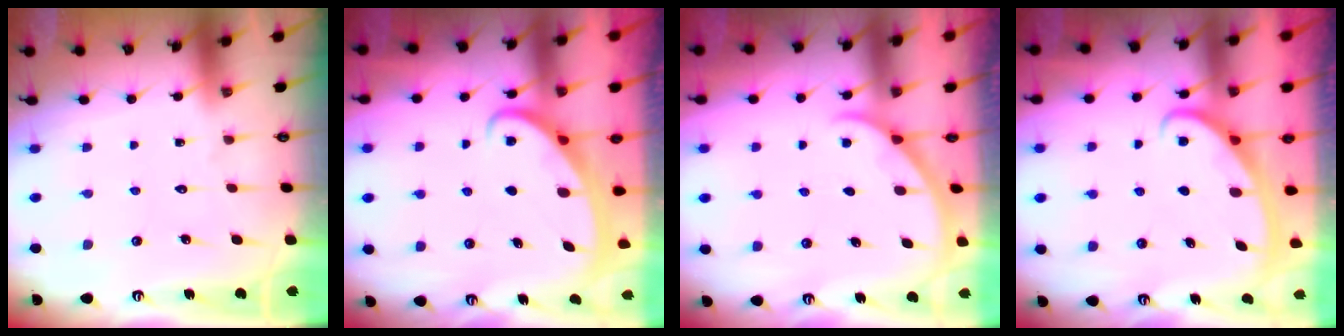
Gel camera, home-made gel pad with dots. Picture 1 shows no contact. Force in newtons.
{"total": 2.6, "press": 2.6, "slide": 0.3}
{"total": 1.5, "press": 1.5, "slide": 0.2}
{"total": 3.0, "press": 3.0, "slide": 0.4}